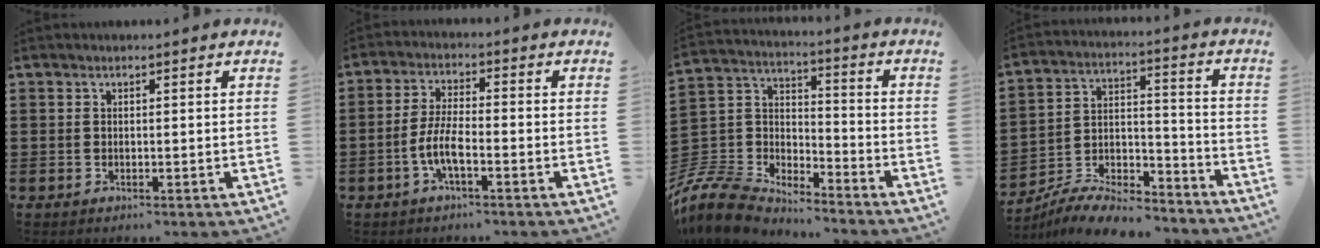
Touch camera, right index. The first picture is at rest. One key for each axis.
{"total": 5.5, "fx": -2.3, "fy": 1.4, "fz": 4.8, "tx": -0.122, "ty": -0.012, "tz": -0.053}
{"total": 8.9, "fx": -8.3, "fy": 2.8, "fz": 1.8, "tx": -0.090, "ty": -0.007, "tz": -0.176}
{"total": 8.9, "fx": -8.2, "fy": 2.0, "fz": 2.8, "tx": -0.048, "ty": 0.021, "tz": -0.159}